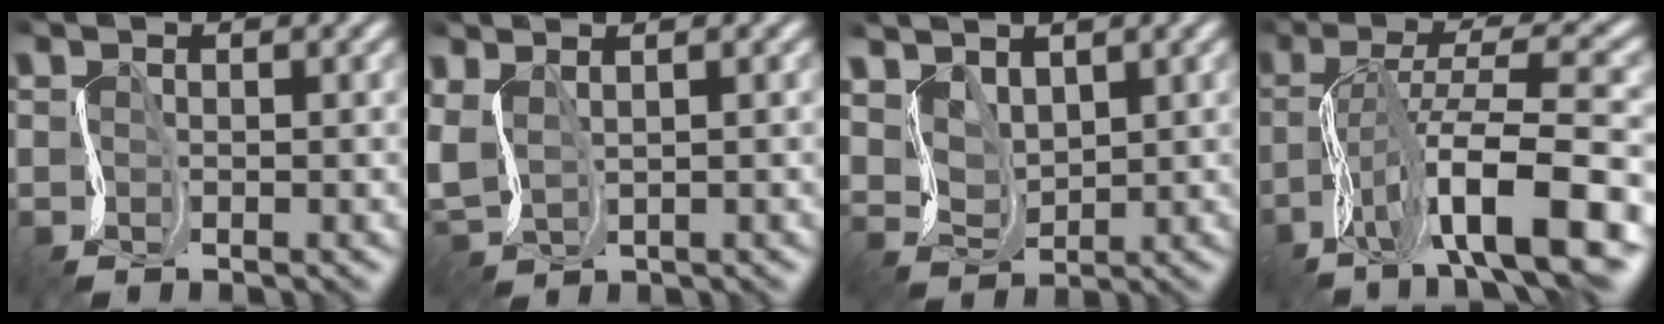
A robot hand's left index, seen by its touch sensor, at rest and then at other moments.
{"total": 2.7, "force": [1.8, 1.4, 1.4], "torque": [-0.046, 0.014, 0.044]}
{"total": 3.5, "force": [2.9, 1.8, 0.8], "torque": [-0.033, 0.001, 0.065]}
{"total": 11.5, "force": [-3.9, 3.8, 10.1], "torque": [-0.177, 0.024, -0.062]}